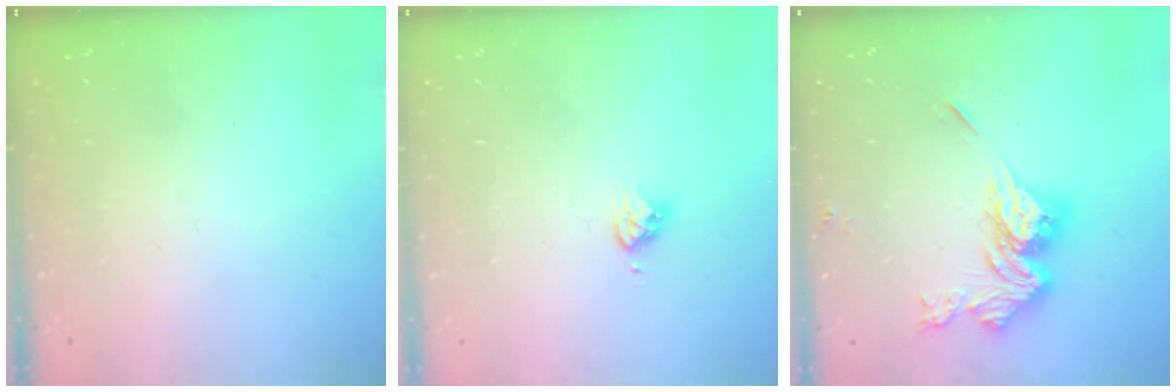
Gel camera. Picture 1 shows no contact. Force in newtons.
{"total": 3.6, "press": 3.5, "slide": 0.7}
{"total": 14.5, "press": 14.5, "slide": 0.8}